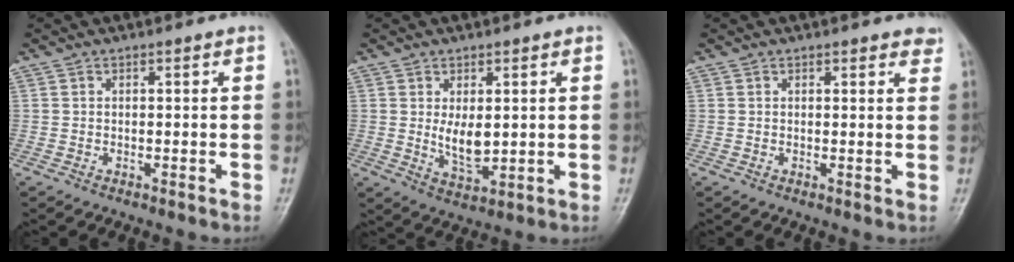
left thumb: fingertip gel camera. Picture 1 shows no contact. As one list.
[{"total": 6.1, "force": [0.8, 3.2, 5.1], "torque": [-0.073, -0.017, 0.023]}, {"total": 3.2, "force": [2.4, 1.2, 1.8], "torque": [-0.002, -0.004, 0.022]}]